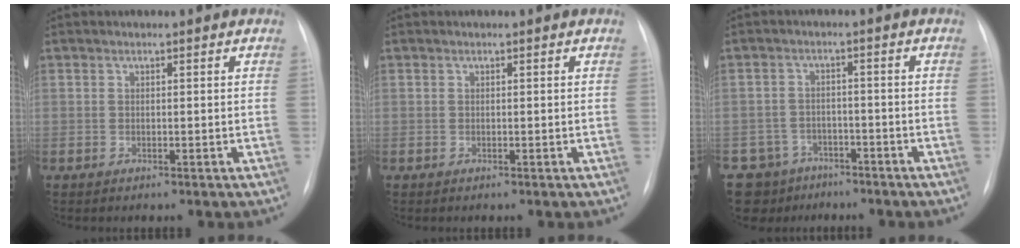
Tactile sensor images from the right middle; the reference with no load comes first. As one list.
[{"total": 0.0}, {"total": 7.0, "force": [-4.9, 5.0, 0.0], "torque": [0.005, 0.018, -0.073]}]